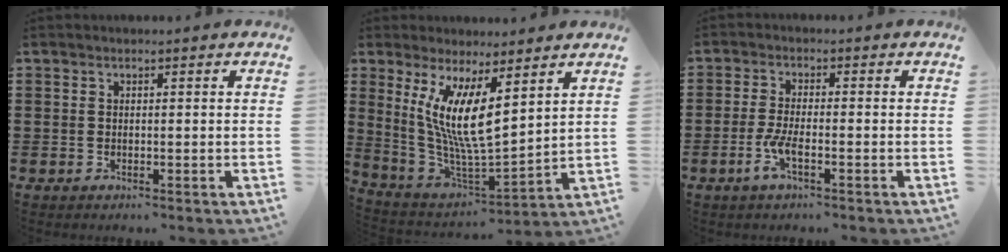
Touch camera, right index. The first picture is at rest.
{"total": 9.7, "force": [3.3, 1.9, 8.9], "torque": [-0.197, -0.035, 0.059]}
{"total": 4.1, "force": [-1.7, 0.9, 3.7], "torque": [-0.089, -0.009, -0.037]}